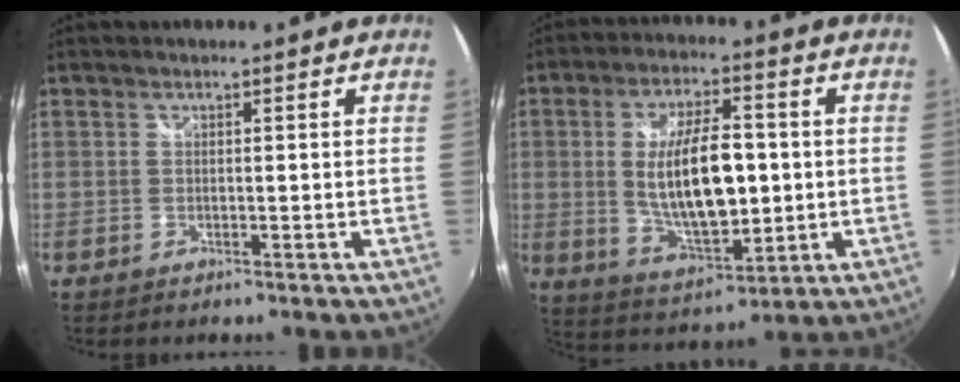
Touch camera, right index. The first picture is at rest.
{"total": 15.1, "force": [0.1, 6.3, 13.7], "torque": [-0.251, -0.008, 0.016]}